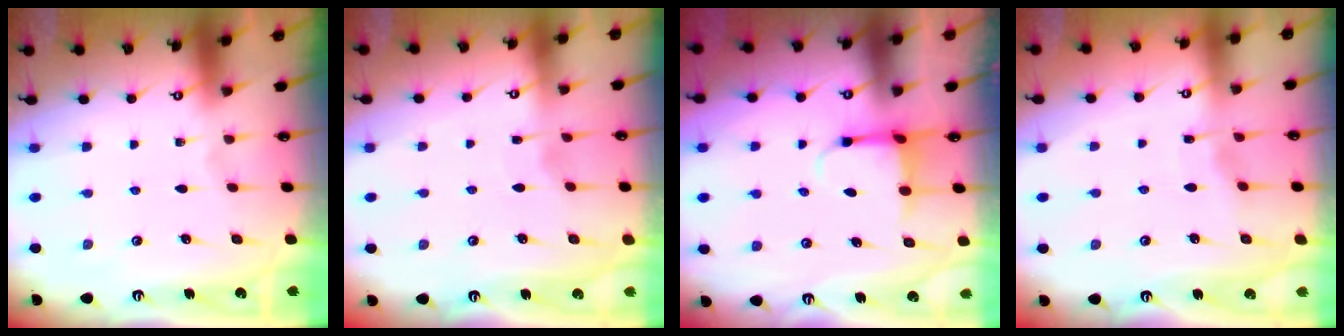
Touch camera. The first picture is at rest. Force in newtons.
{"total": 2.4, "press": 2.4, "slide": 0.4}
{"total": 3.7, "press": 3.5, "slide": 1.3}
{"total": 3.7, "press": 3.6, "slide": 0.4}